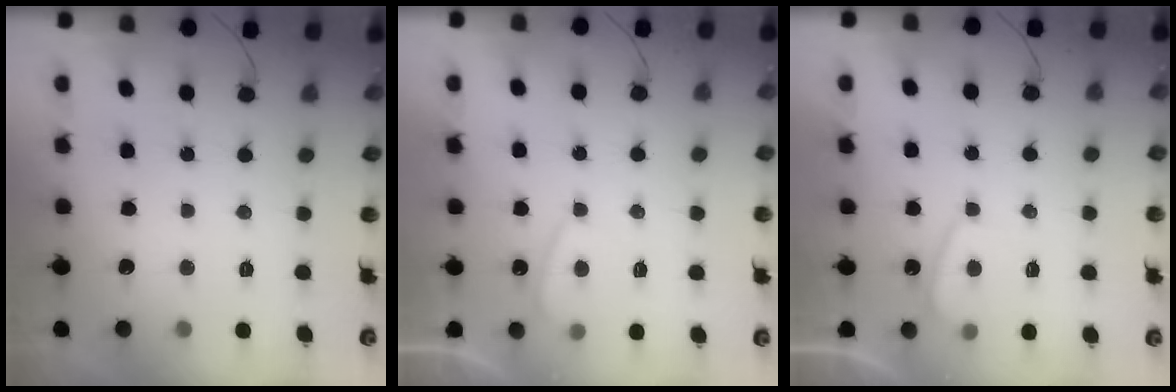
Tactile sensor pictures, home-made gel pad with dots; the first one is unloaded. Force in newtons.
{"total": 2.5, "press": 2.4, "slide": 0.7}
{"total": 3.2, "press": 3.1, "slide": 1.0}